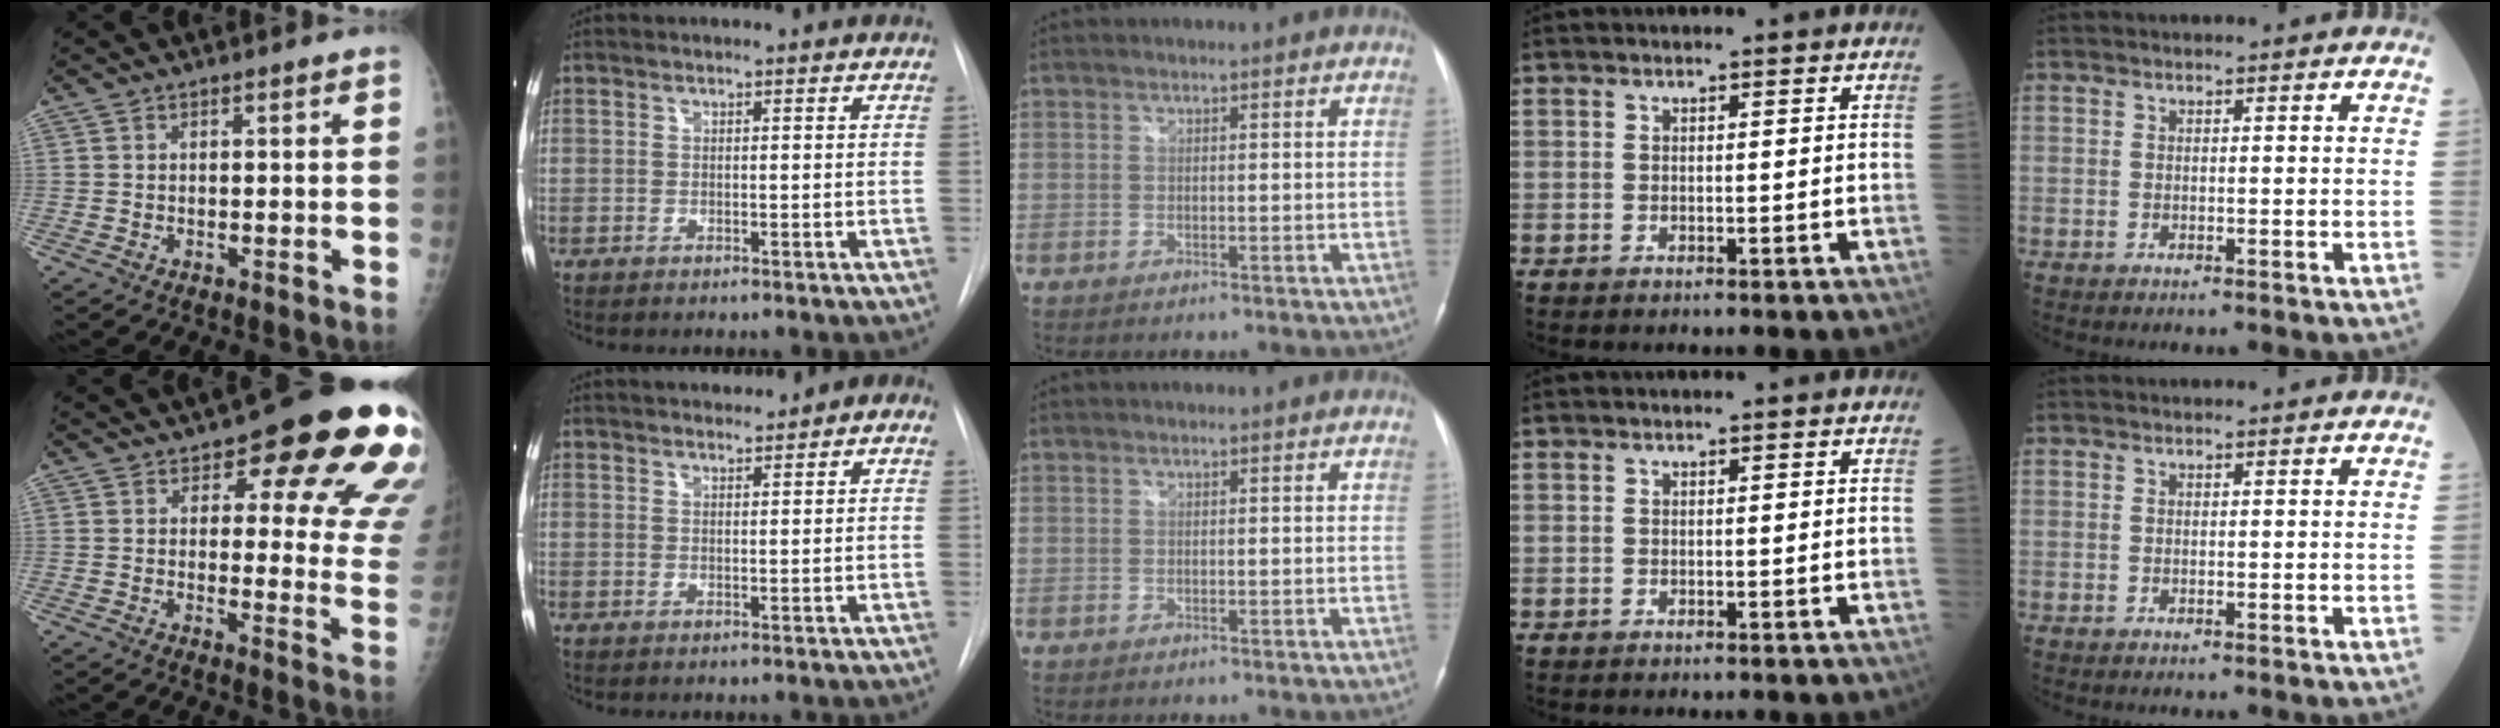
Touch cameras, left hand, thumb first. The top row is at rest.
{"thumb": {"total": 20.3, "force": [10.5, 7.5, 15.6], "torque": [-0.145, -0.045, 0.116]}, "index": {"total": 5.0, "force": [3.4, 1.8, 3.2], "torque": [-0.042, 0.016, 0.047]}}